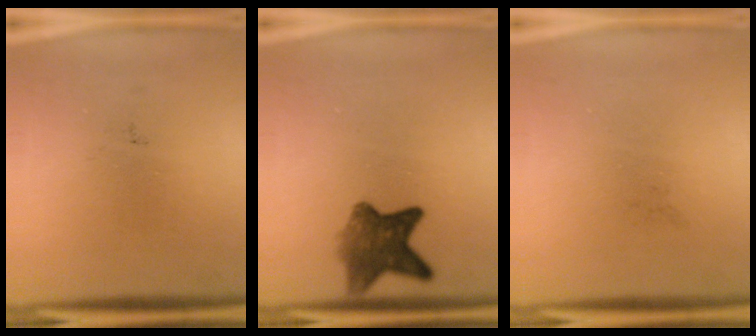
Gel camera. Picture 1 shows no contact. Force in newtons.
{"total": 6.6}
{"total": 0.0}